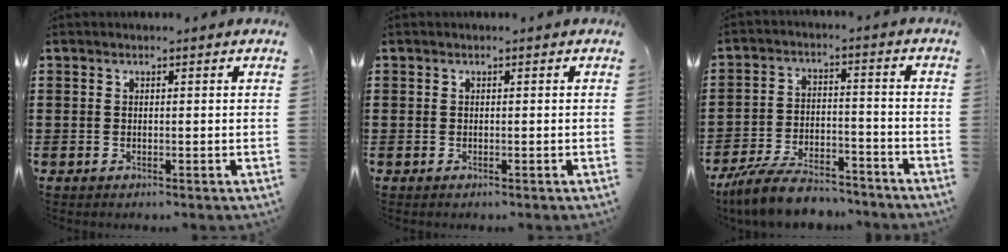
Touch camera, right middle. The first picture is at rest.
{"total": 0.0}
{"total": 8.7, "force": [-7.8, 2.0, 3.4], "torque": [-0.068, 0.017, -0.150]}